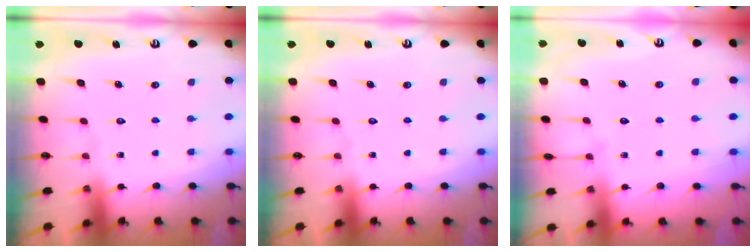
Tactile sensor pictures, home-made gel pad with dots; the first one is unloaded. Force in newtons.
{"total": 0.0}
{"total": 2.6, "press": 2.6, "slide": 0.4}